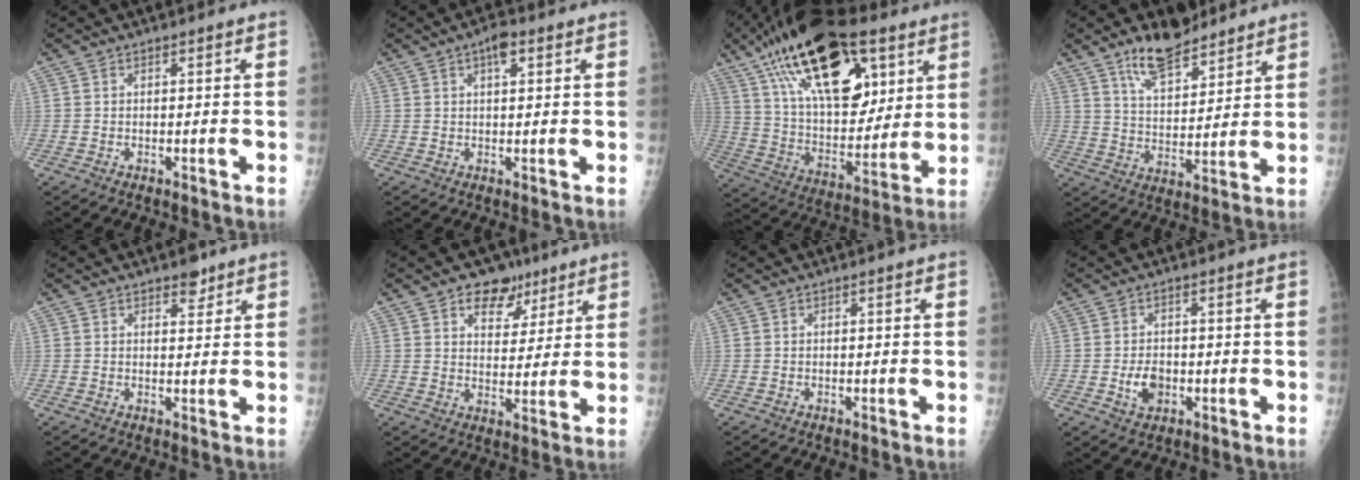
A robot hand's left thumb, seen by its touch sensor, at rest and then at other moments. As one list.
[{"total": 3.6, "force": [1.8, 1.5, 2.8], "torque": [-0.035, -0.002, 0.025]}, {"total": 29.2, "force": [14.7, 15.0, 20.3], "torque": [-0.322, -0.017, 0.246]}, {"total": 11.6, "force": [8.6, 4.7, 6.2], "torque": [-0.080, -0.054, 0.154]}, {"total": 2.8, "force": [2.0, 1.5, 1.3], "torque": [-0.001, -0.011, 0.028]}, {"total": 8.5, "force": [5.4, 5.7, 3.3], "torque": [-0.012, -0.022, 0.079]}, {"total": 0.0}, {"total": 4.4, "force": [-1.0, 3.2, 2.8], "torque": [-0.037, 0.001, -0.013]}]